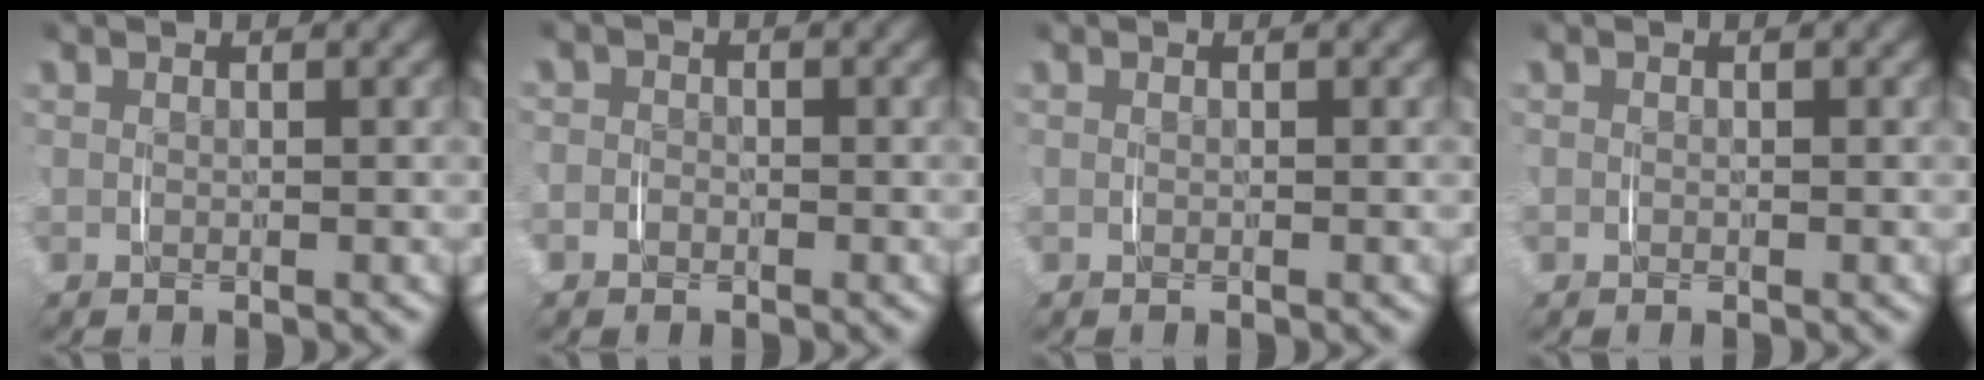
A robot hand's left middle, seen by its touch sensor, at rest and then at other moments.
{"total": 2.0, "force": [-0.7, 1.9, 0.1], "torque": [-0.010, -0.002, -0.022]}
{"total": 0.0}
{"total": 0.0}